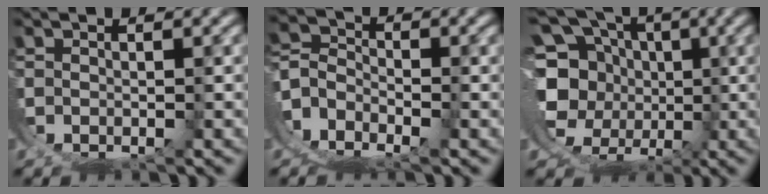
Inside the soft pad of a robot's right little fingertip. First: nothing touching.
{"total": 9.5, "force": [-3.0, 8.3, 3.6], "torque": [-0.093, -0.032, -0.061]}
{"total": 14.7, "force": [1.2, 11.6, 8.9], "torque": [-0.165, -0.027, 0.012]}